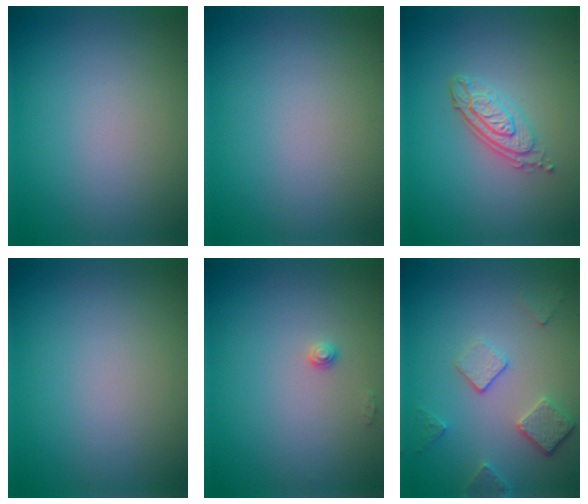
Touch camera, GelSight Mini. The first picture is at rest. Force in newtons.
{"total": 0.0}
{"total": 3.6, "press": 2.8, "slide": 2.2}
{"total": 0.0}
{"total": 0.9, "press": 0.9, "slide": 0.1}
{"total": 3.5, "press": 2.8, "slide": 2.2}